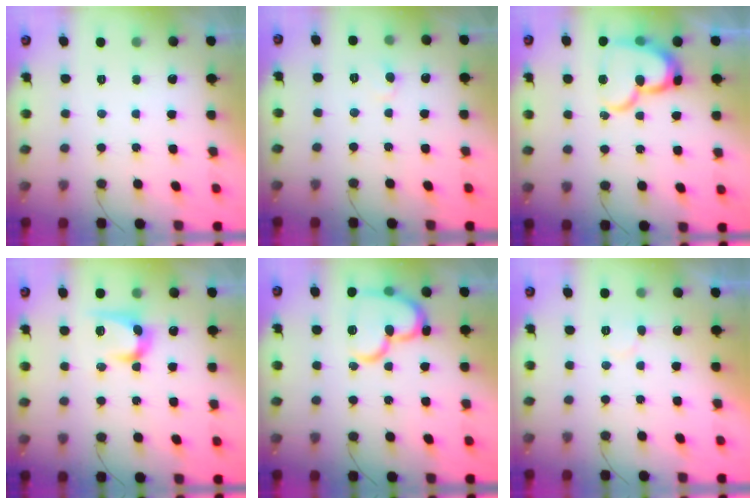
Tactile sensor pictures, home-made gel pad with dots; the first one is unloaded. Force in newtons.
{"total": 4.8, "press": 4.8, "slide": 0.5}
{"total": 17.0, "press": 17.0, "slide": 1.4}
{"total": 10.9, "press": 10.9, "slide": 0.3}
{"total": 18.0, "press": 18.0, "slide": 1.6}
{"total": 5.4, "press": 5.4, "slide": 0.5}